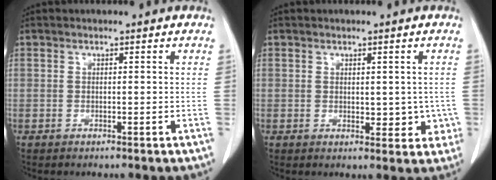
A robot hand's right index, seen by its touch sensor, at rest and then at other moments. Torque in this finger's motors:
{"motor_torque": [0.03, 0.10, 0.03, 0.00]}